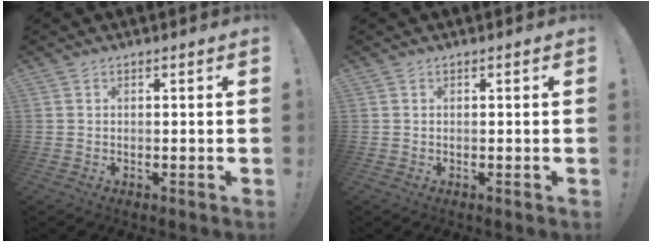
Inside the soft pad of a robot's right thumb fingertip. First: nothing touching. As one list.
[{"total": 0.0}]